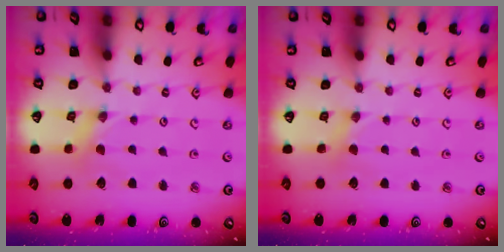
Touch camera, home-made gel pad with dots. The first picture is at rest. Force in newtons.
{"total": 2.3, "press": 2.3, "slide": 0.3}